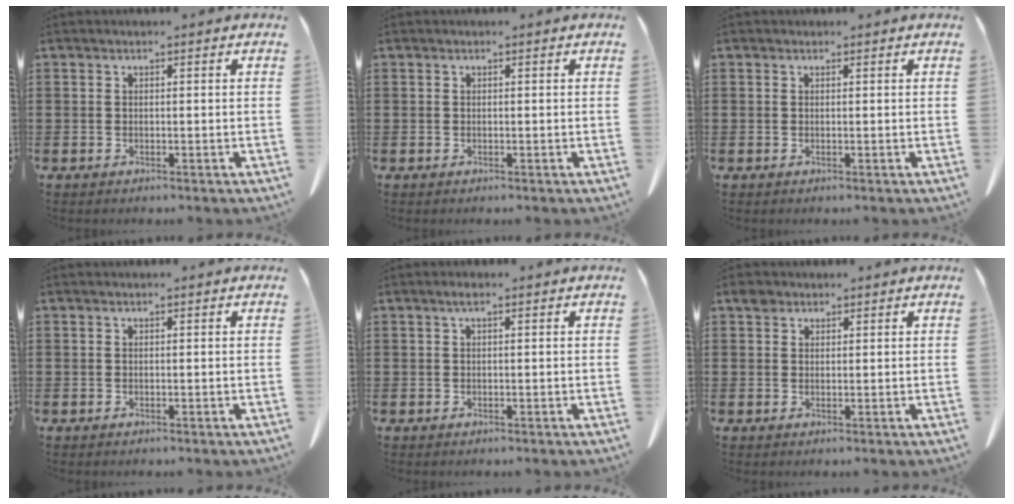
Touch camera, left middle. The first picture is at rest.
{"total": 0.0}
{"total": 0.0}
{"total": 0.0}
{"total": 0.9, "force": [0.2, 0.1, 0.9], "torque": [-0.017, 0.001, 0.004]}
{"total": 2.0, "force": [1.5, 1.1, 0.7], "torque": [-0.018, 0.003, 0.030]}